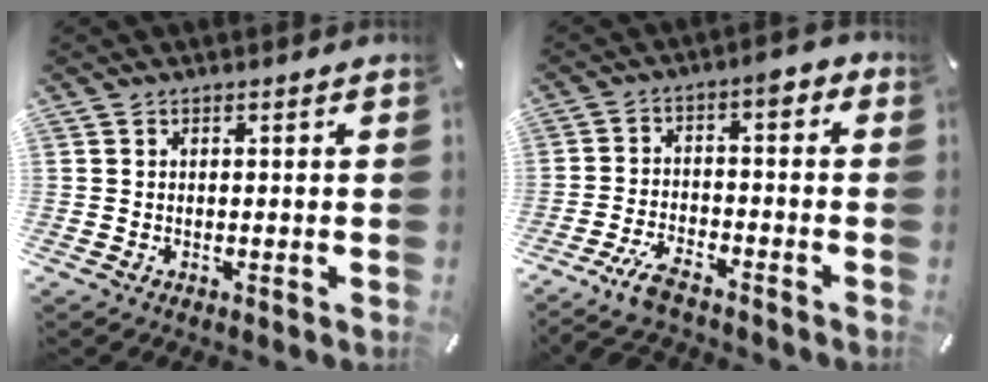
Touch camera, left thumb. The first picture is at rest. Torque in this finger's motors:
{"motor_torque": [-0.96, 1.53, 0.84, 0.69, 0.30]}